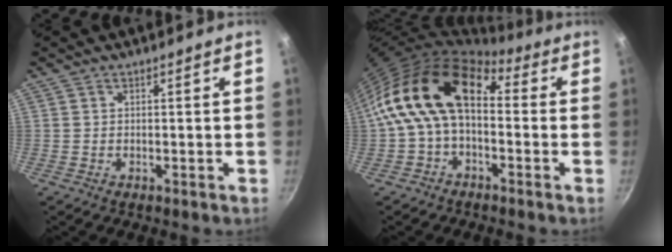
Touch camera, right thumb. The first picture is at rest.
{"total": 16.4, "force": [0.5, 10.1, 12.9], "torque": [-0.213, 0.040, -0.013]}